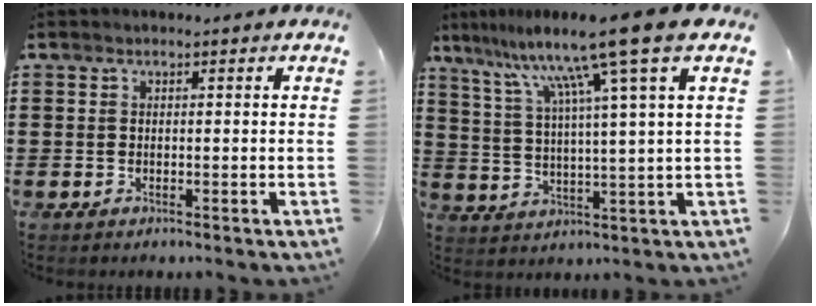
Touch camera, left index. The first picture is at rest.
{"total": 11.9, "force": [7.7, -1.5, 9.0], "torque": [-0.200, -0.027, 0.114]}